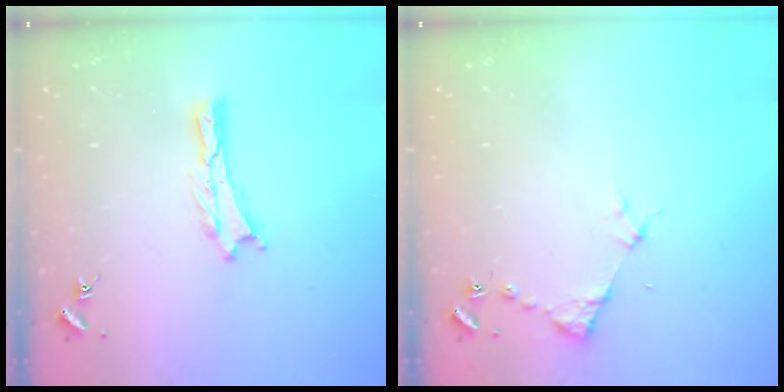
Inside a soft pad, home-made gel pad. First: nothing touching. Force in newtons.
{"total": 3.8, "press": 3.8, "slide": 0.4}